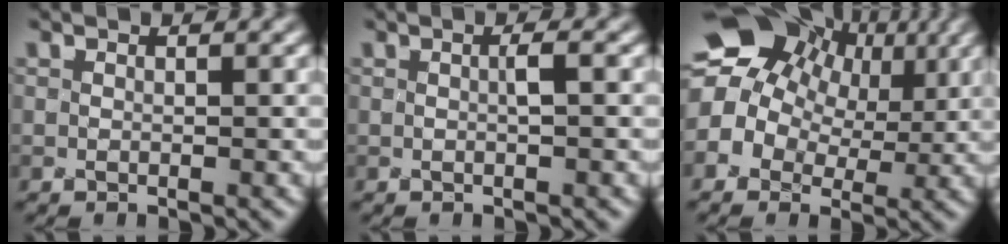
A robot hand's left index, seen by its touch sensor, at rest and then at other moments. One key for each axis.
{"total": 0.9, "fx": -0.5, "fy": -0.1, "fz": 0.7, "tx": -0.012, "ty": 0.007, "tz": -0.002}
{"total": 13.0, "fx": 4.3, "fy": 10.3, "fz": 6.7, "tx": -0.133, "ty": 0.050, "tz": 0.068}